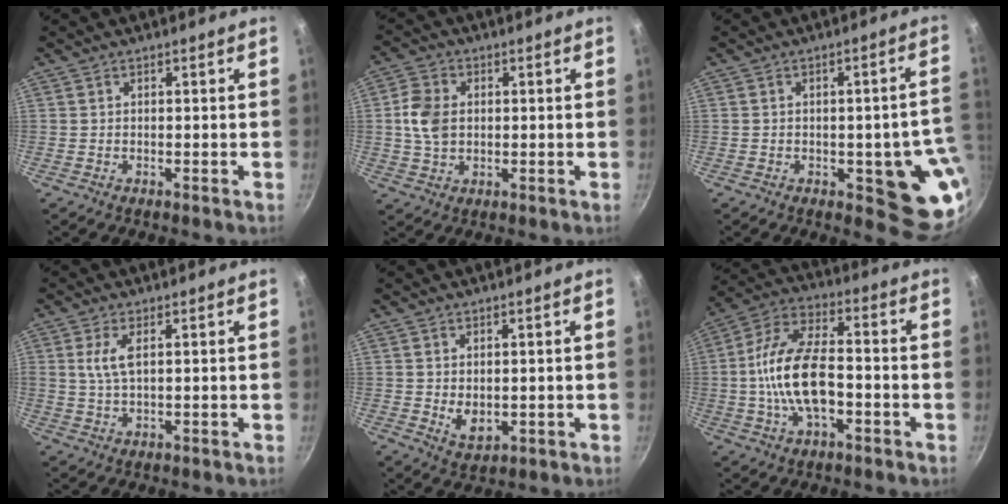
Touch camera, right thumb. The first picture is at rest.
{"total": 7.1, "force": [0.5, 5.2, 4.7], "torque": [-0.081, 0.005, 0.006]}
{"total": 12.9, "force": [-2.1, 5.4, 11.5], "torque": [-0.073, -0.003, -0.024]}
{"total": 4.0, "force": [1.1, 1.5, 3.6], "torque": [-0.081, 0.001, 0.025]}
{"total": 4.5, "force": [0.2, 3.1, 3.3], "torque": [-0.050, -0.014, 0.012]}
{"total": 15.5, "force": [-2.7, 7.9, 13.1], "torque": [-0.231, 0.039, -0.062]}